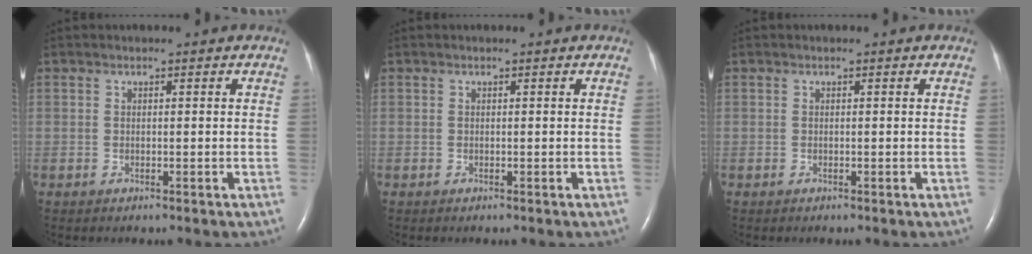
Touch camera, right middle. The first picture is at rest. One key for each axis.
{"total": 0.0}
{"total": 0.0}